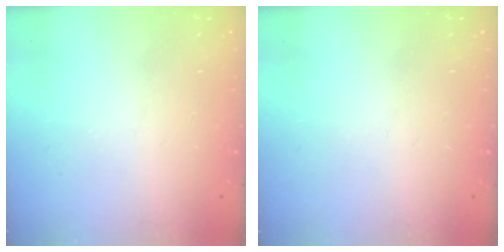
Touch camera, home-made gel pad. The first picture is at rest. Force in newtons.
{"total": 0.0}